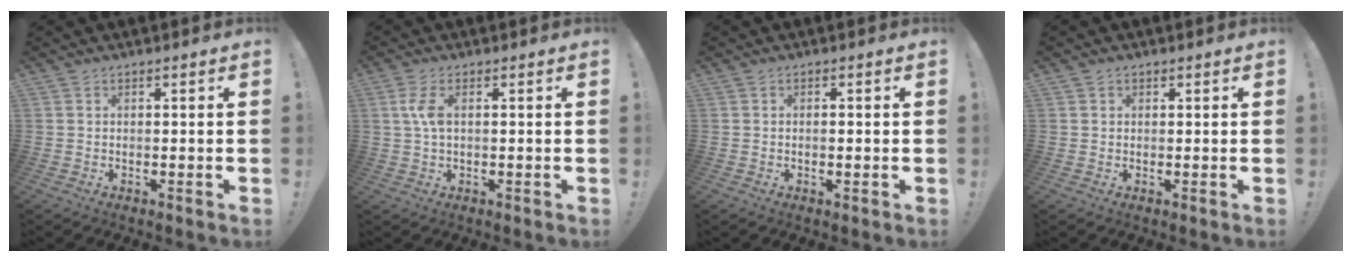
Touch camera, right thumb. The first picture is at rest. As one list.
[{"total": 4.6, "force": [0.6, 1.9, 4.2], "torque": [-0.085, -0.003, 0.006]}, {"total": 0.8, "force": [-0.3, 0.2, 0.7], "torque": [-0.011, 0.001, -0.006]}, {"total": 0.7, "force": [0.4, 0.6, 0.0], "torque": [0.005, -0.002, 0.007]}]